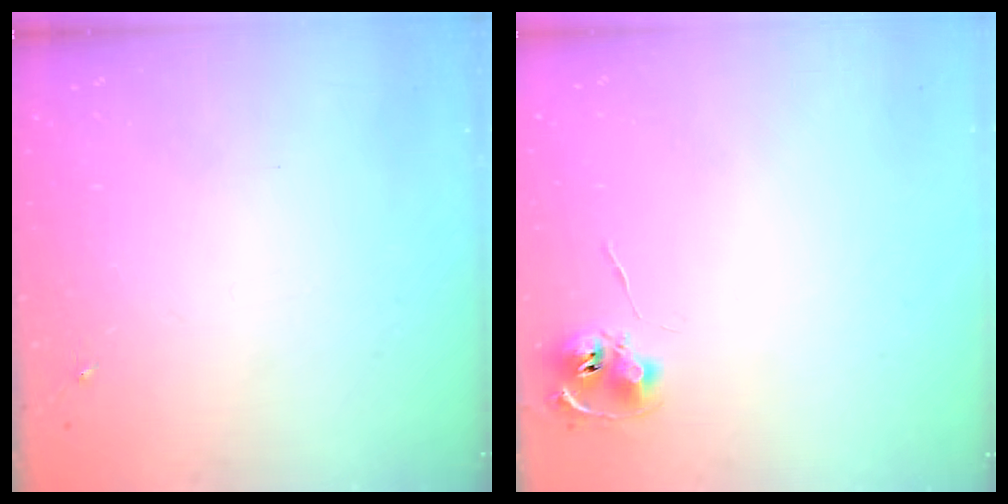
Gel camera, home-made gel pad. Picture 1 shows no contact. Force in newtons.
{"total": 7.5, "press": 7.5, "slide": 0.5}